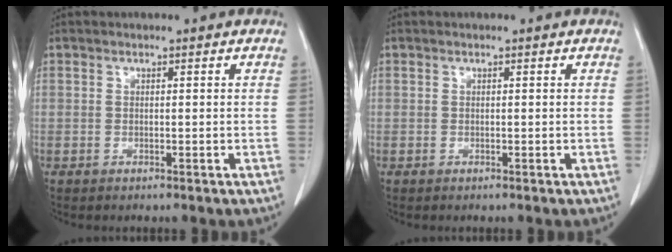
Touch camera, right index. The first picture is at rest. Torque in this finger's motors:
{"motor_torque": [0.00, 0.00, 0.00, 0.00]}